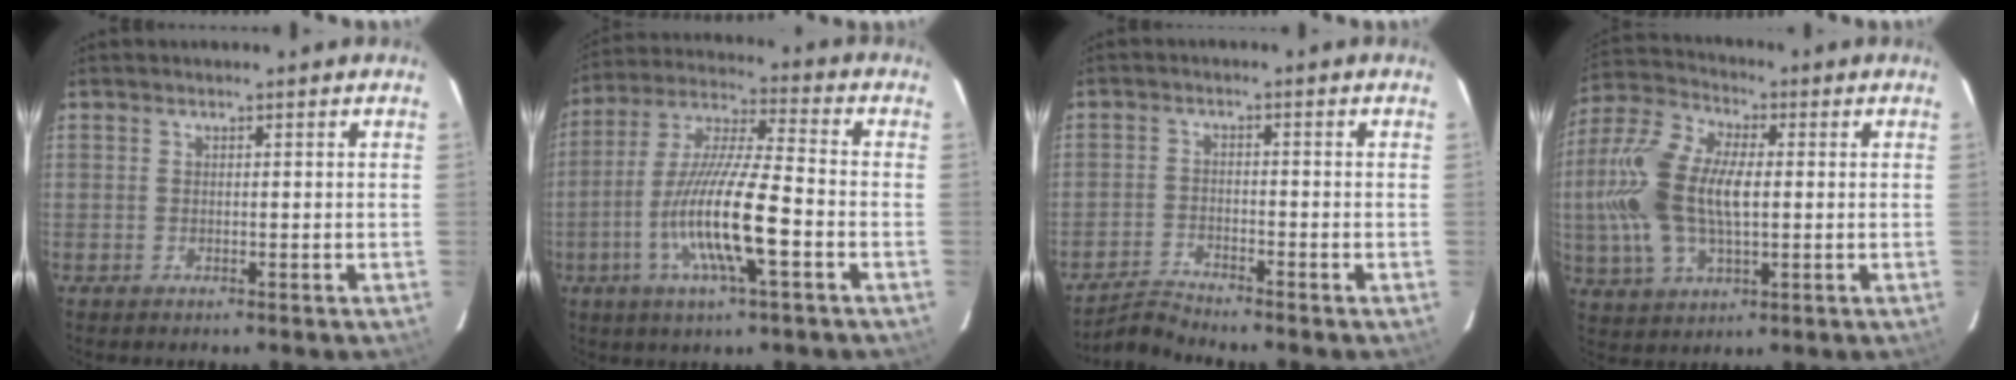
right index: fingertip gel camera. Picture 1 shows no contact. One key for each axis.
{"total": 15.2, "fx": -5.0, "fy": 1.7, "fz": 14.2, "tx": -0.283, "ty": -0.007, "tz": -0.099}
{"total": 3.9, "fx": -3.9, "fy": -0.8, "fz": 0.0, "tx": -0.017, "ty": 0.003, "tz": -0.081}
{"total": 16.0, "fx": 0.2, "fy": 8.3, "fz": 13.7, "tx": -0.302, "ty": 0.015, "tz": 0.001}